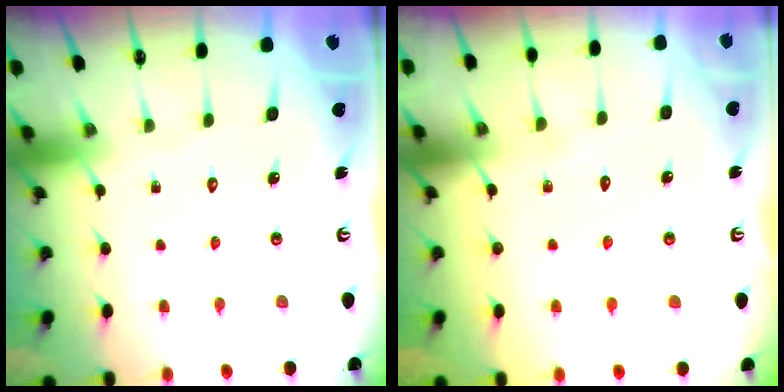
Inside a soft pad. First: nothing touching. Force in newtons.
{"total": 3.5, "press": 3.5, "slide": 0.4}